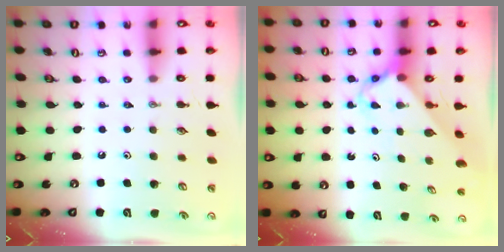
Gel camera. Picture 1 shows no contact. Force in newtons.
{"total": 2.9, "press": 2.9, "slide": 0.2}